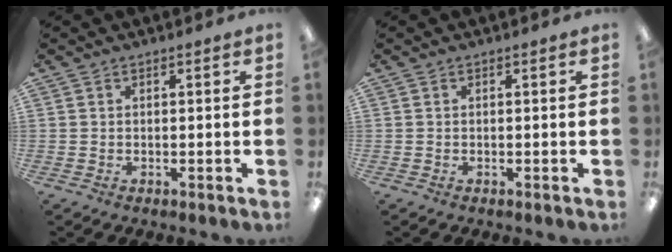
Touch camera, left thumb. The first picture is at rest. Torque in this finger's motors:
{"motor_torque": [-0.02, -0.01, -0.01, 0.01, 0.00]}